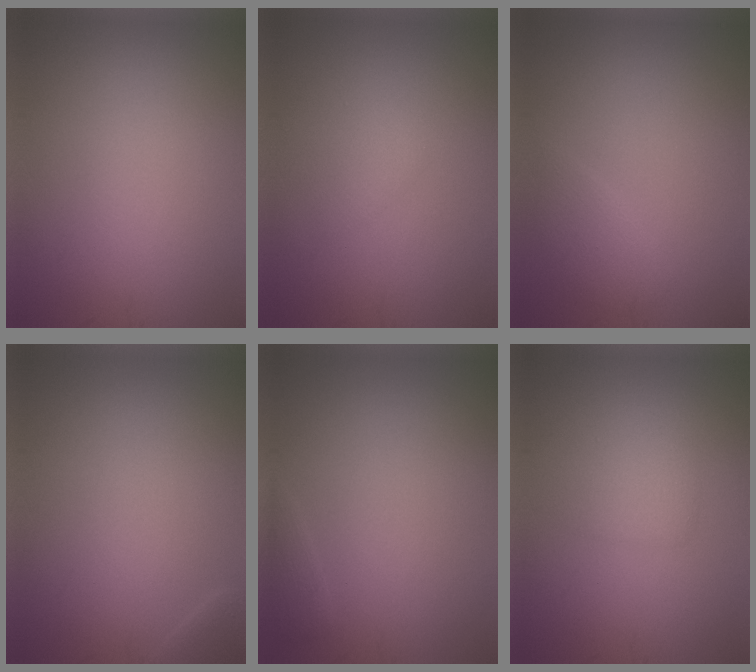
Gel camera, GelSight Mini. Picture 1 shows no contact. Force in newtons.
{"total": 1.2, "press": 1.2, "slide": 0.1}
{"total": 1.6, "press": 1.6, "slide": 0.0}
{"total": 1.1, "press": 1.1, "slide": 0.1}
{"total": 0.8, "press": 0.8, "slide": 0.1}
{"total": 1.9, "press": 1.9, "slide": 0.1}